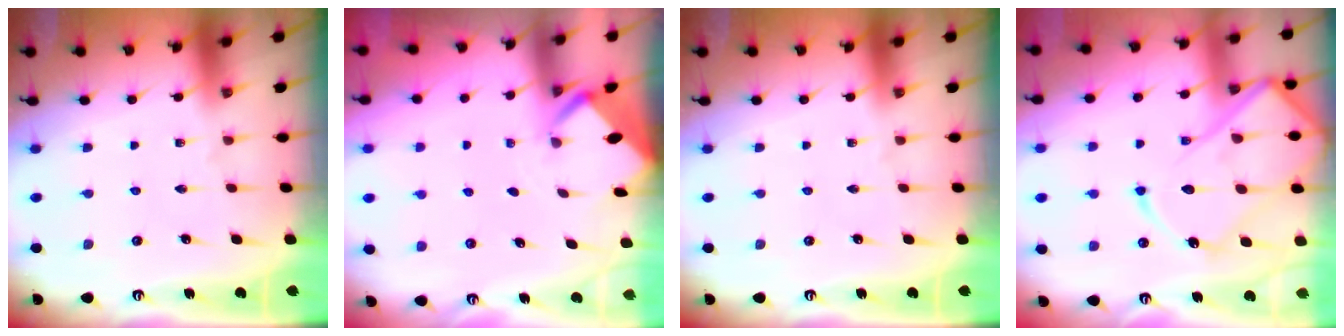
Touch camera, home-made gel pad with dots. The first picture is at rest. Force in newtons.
{"total": 1.9, "press": 1.9, "slide": 0.1}
{"total": 0.0}
{"total": 18.8, "press": 18.7, "slide": 1.7}